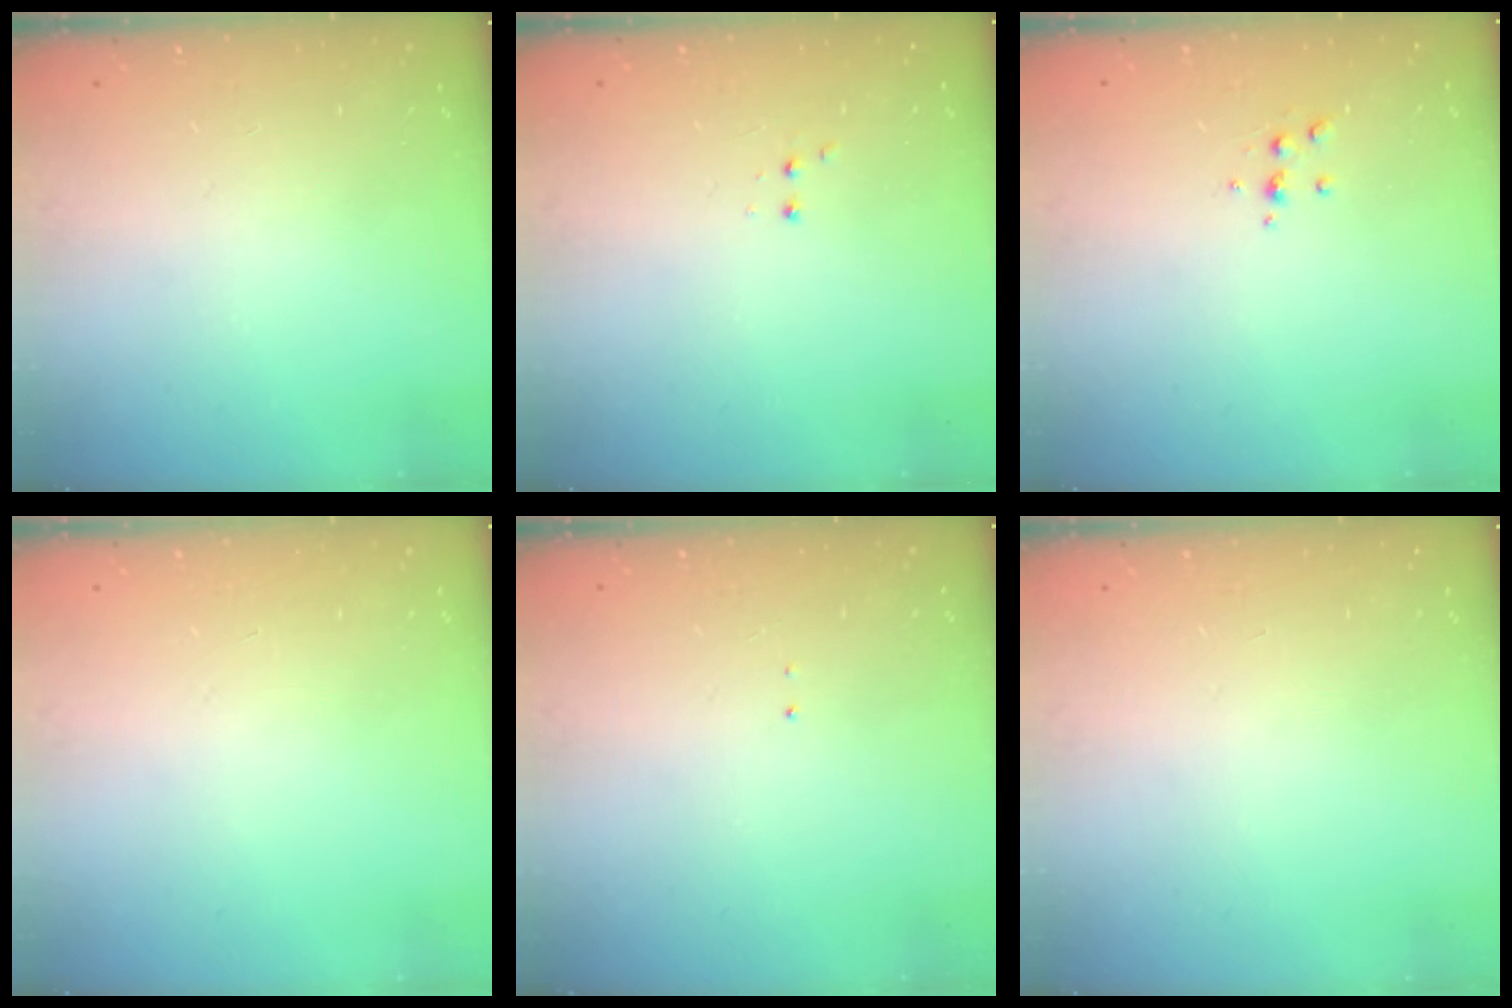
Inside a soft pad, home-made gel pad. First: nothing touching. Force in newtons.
{"total": 2.8, "press": 2.8, "slide": 0.6}
{"total": 4.9, "press": 4.8, "slide": 1.1}
{"total": 0.0}
{"total": 0.7, "press": 0.7, "slide": 0.1}
{"total": 0.0}